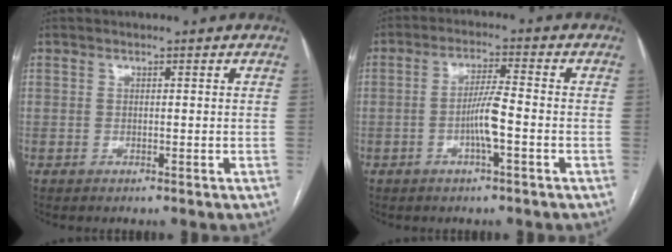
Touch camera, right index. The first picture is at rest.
{"total": 5.3, "force": [-1.7, 0.2, 5.1], "torque": [-0.103, 0.005, -0.031]}